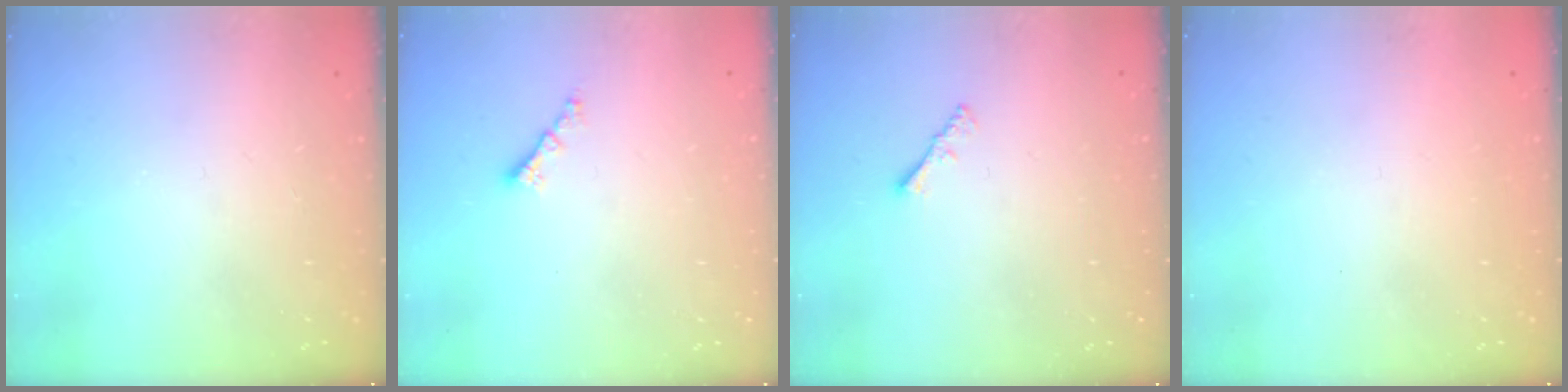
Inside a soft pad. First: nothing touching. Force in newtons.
{"total": 1.8, "press": 1.8, "slide": 0.2}
{"total": 1.3, "press": 1.3, "slide": 0.4}
{"total": 0.9, "press": 0.8, "slide": 0.3}